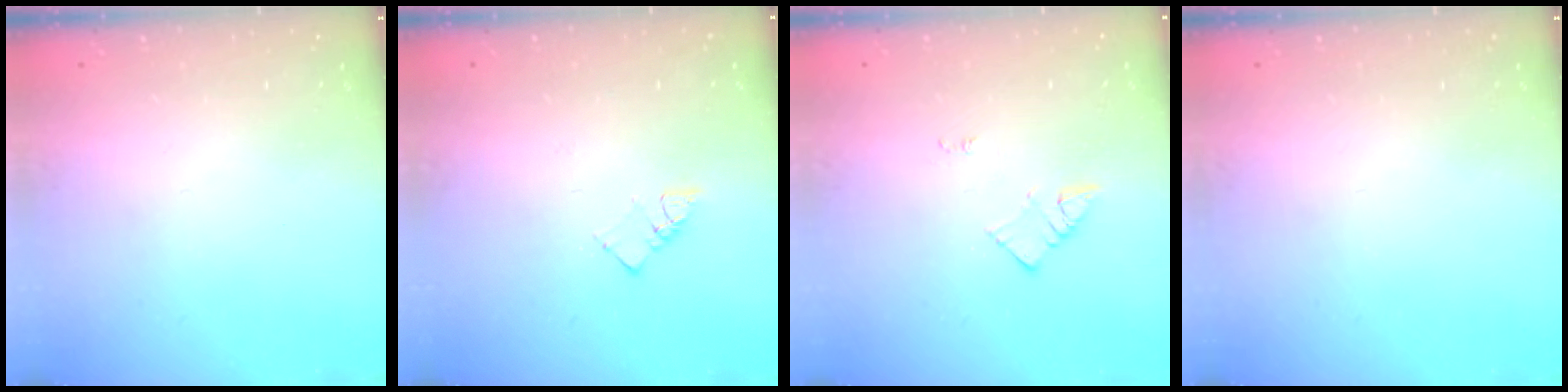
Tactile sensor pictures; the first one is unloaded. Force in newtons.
{"total": 4.5, "press": 4.5, "slide": 0.4}
{"total": 2.7, "press": 2.6, "slide": 0.4}
{"total": 0.0}